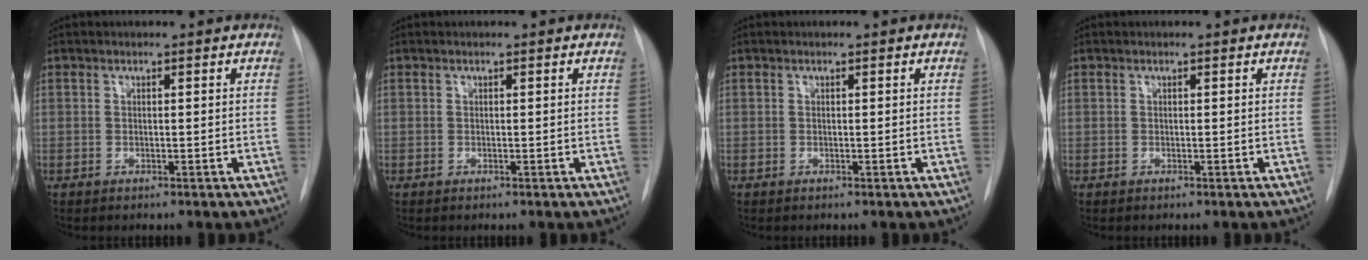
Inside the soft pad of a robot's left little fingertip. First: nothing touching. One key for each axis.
{"total": 0.0}
{"total": 0.0}
{"total": 0.0}